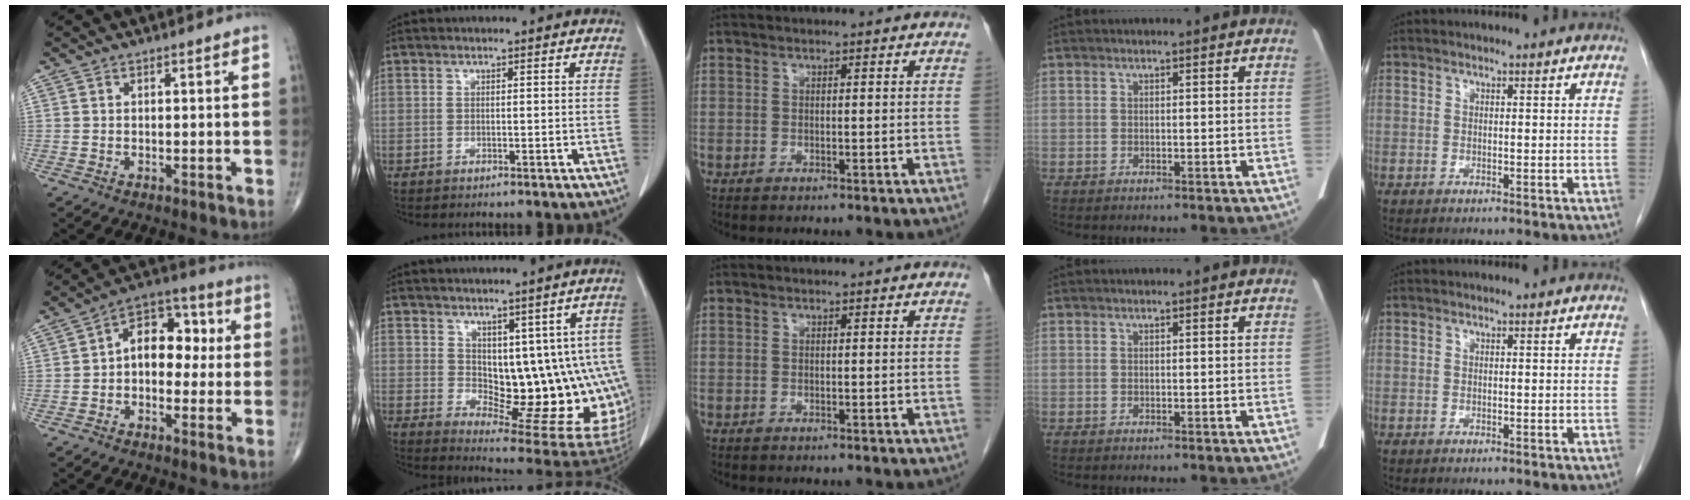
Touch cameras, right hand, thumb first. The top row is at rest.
{"thumb": {"total": 11.3, "force": [0.6, 7.6, 8.4], "torque": [-0.086, 0.036, -0.004]}, "index": {"total": 14.3, "force": [1.3, 7.9, 11.8], "torque": [-0.127, -0.001, 0.037]}}